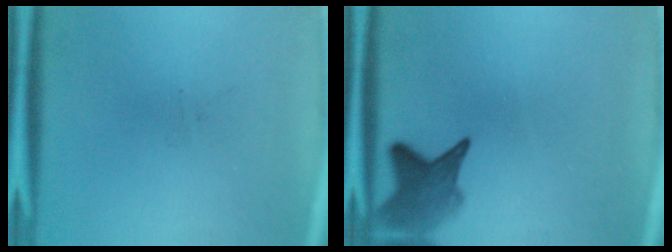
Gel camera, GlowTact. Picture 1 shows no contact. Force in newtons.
{"total": 4.7}